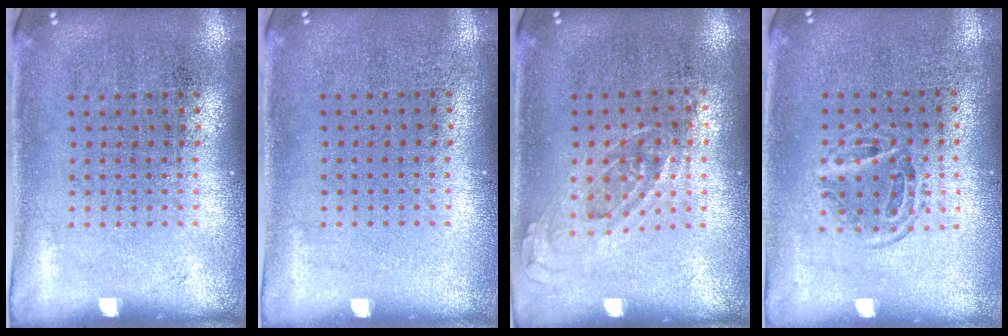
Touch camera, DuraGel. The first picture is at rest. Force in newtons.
{"total": 0.0}
{"total": 0.8, "press": 0.8, "slide": 0.3}
{"total": 1.1, "press": 0.9, "slide": 0.6}